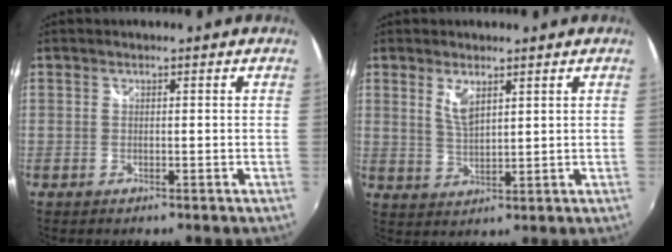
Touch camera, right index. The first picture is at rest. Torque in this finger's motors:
{"motor_torque": [0.05, 0.07, 0.09, 0.06]}